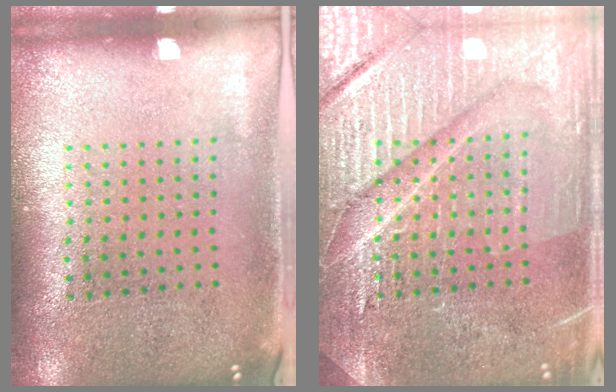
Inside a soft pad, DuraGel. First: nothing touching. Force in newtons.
{"total": 7.4, "press": 7.3, "slide": 1.1}